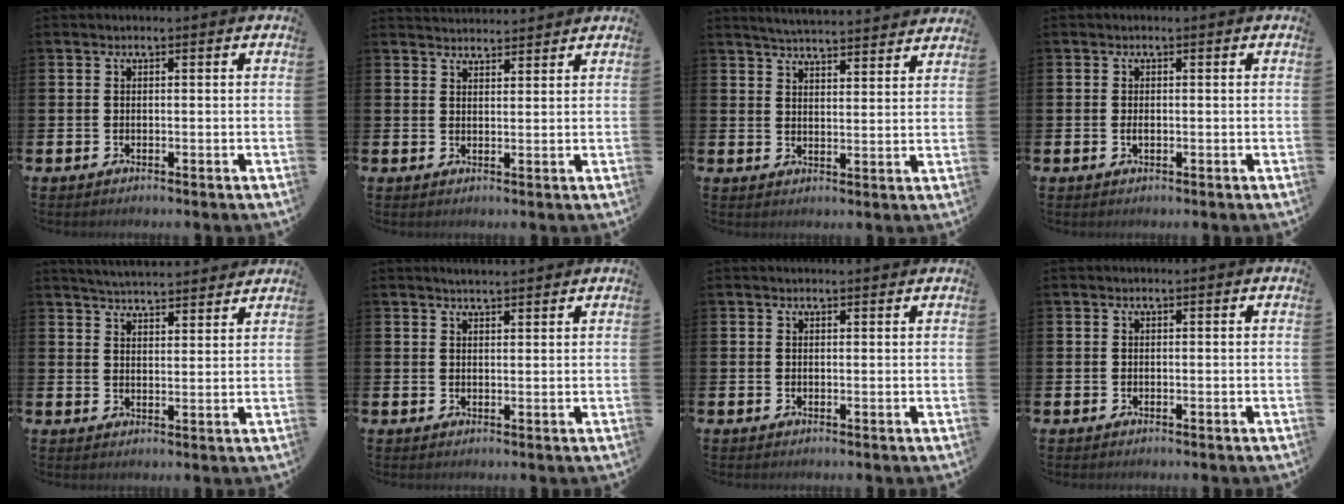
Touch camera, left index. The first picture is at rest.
{"total": 2.5, "force": [2.4, 0.3, -0.2], "torque": [0.000, -0.013, 0.045]}
{"total": 4.6, "force": [4.6, 0.0, 0.4], "torque": [-0.017, -0.034, 0.081]}
{"total": 0.9, "force": [0.0, 0.4, 0.8], "torque": [-0.019, 0.004, -0.001]}
{"total": 4.6, "force": [4.6, 0.2, 0.2], "torque": [-0.012, -0.028, 0.081]}
{"total": 2.3, "force": [2.3, 0.2, 0.3], "torque": [-0.008, -0.005, 0.041]}
{"total": 0.7, "force": [0.6, 0.0, 0.1], "torque": [0.009, -0.004, 0.010]}
{"total": 0.0}